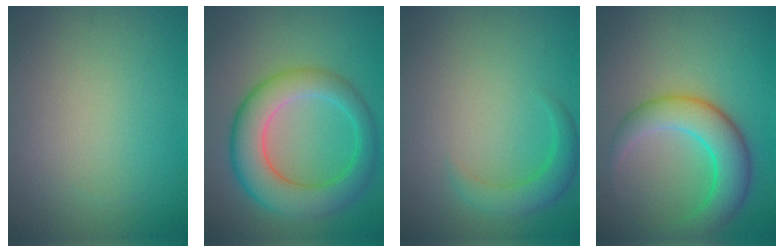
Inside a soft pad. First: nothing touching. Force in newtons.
{"total": 7.4, "press": 7.4, "slide": 0.1}
{"total": 2.7, "press": 2.6, "slide": 0.3}
{"total": 5.9, "press": 5.9, "slide": 0.2}